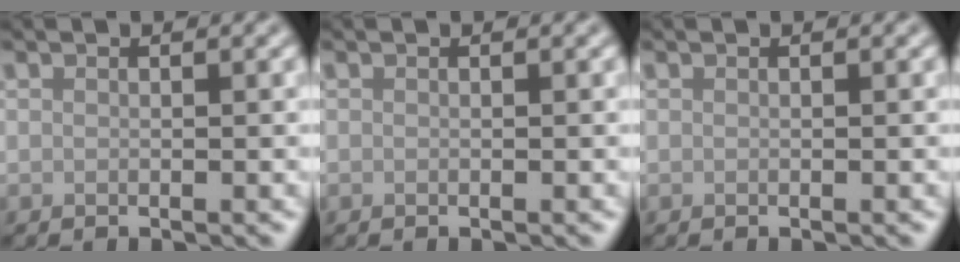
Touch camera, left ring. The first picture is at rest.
{"total": 0.0}
{"total": 0.0}